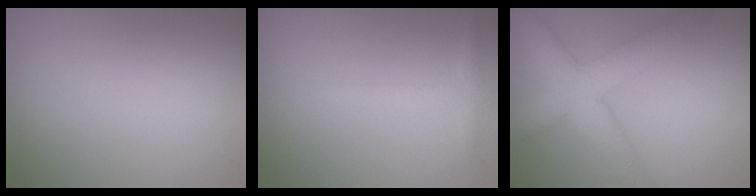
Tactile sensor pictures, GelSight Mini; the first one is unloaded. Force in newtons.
{"total": 1.6, "press": 1.6, "slide": 0.1}
{"total": 6.0, "press": 6.0, "slide": 0.2}